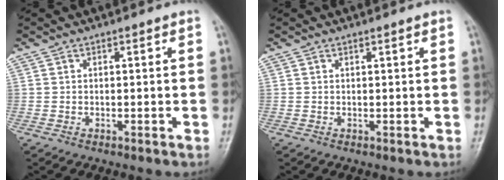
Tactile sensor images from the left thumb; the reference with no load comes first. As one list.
[{"total": 0.6, "force": [0.4, 0.0, 0.4], "torque": [-0.009, -0.001, 0.008]}]